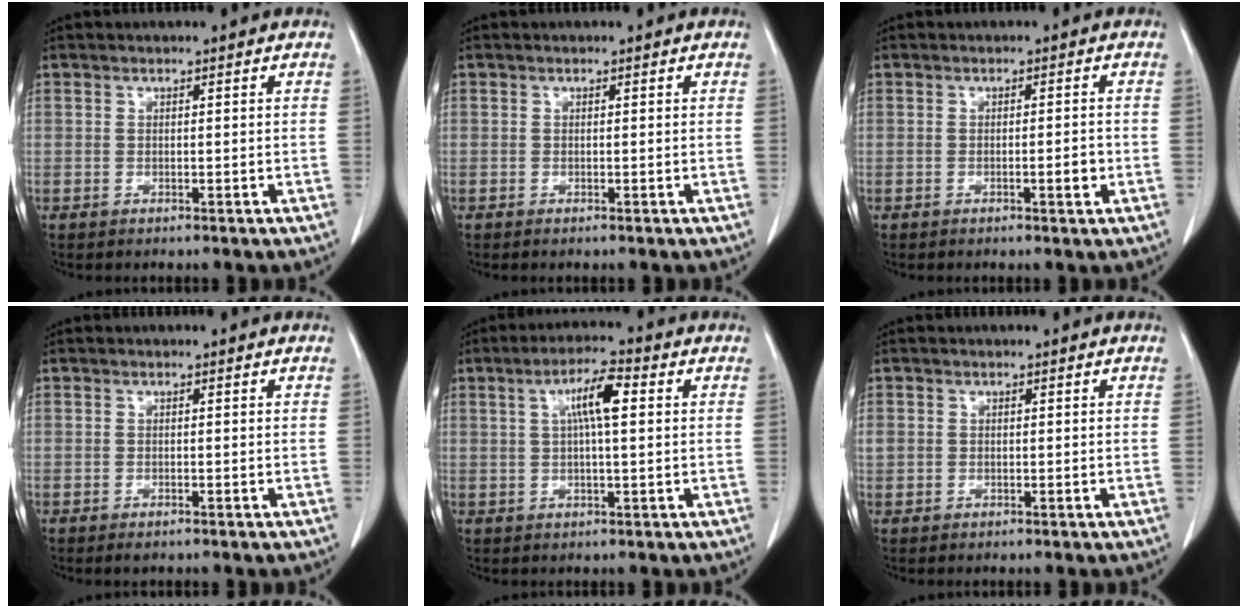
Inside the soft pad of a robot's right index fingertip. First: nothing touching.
{"total": 0.0}
{"total": 2.0, "force": [-0.6, 0.3, 1.9], "torque": [-0.027, -0.001, -0.009]}
{"total": 1.0, "force": [-0.8, 0.2, 0.7], "torque": [-0.008, -0.002, -0.009]}
{"total": 6.3, "force": [1.6, 0.8, 6.1], "torque": [-0.109, 0.014, 0.027]}
{"total": 1.5, "force": [0.1, 1.4, 0.5], "torque": [-0.012, 0.011, 0.006]}